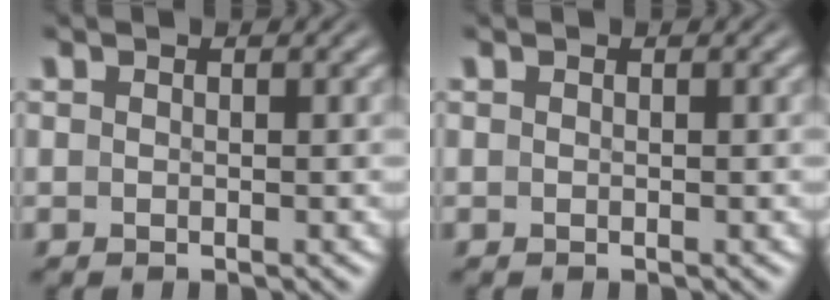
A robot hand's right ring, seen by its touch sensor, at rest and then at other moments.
{"total": 0.0}